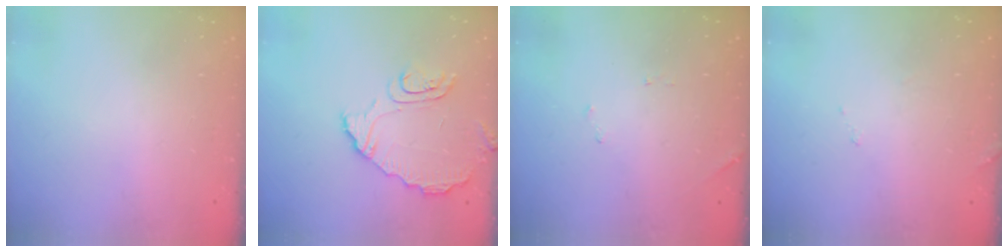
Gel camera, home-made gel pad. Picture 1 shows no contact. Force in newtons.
{"total": 9.2, "press": 9.2, "slide": 0.7}
{"total": 6.9, "press": 6.9, "slide": 0.2}
{"total": 7.3, "press": 7.3, "slide": 0.3}